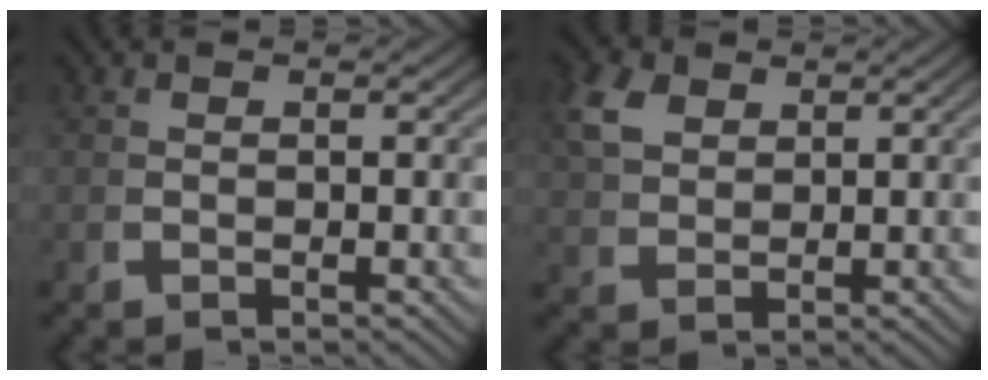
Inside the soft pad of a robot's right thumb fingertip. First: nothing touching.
{"total": 3.9, "force": [2.7, 2.1, 1.9], "torque": [-0.037, 0.003, 0.059]}